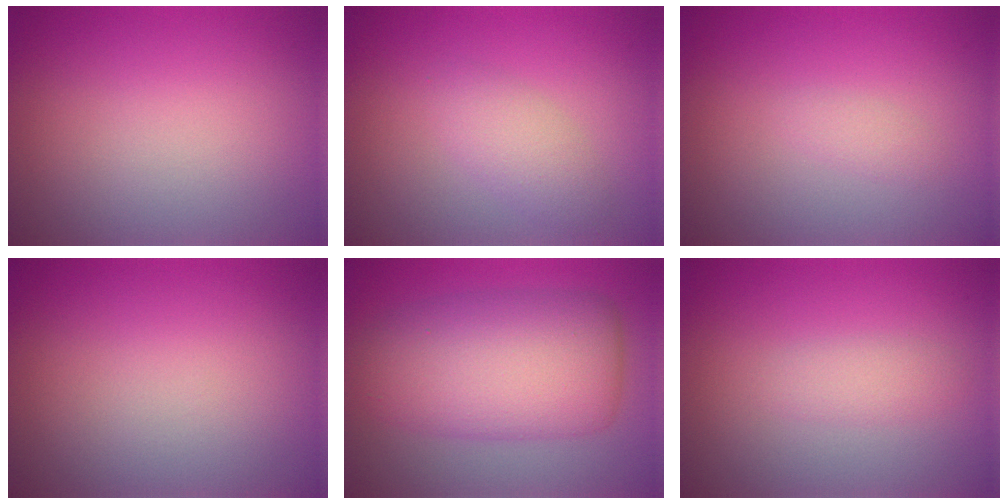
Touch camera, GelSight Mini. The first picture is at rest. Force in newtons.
{"total": 2.2, "press": 2.2, "slide": 0.2}
{"total": 0.8, "press": 0.8, "slide": 0.1}
{"total": 0.0}
{"total": 9.2, "press": 9.2, "slide": 0.1}
{"total": 1.4, "press": 1.4, "slide": 0.1}